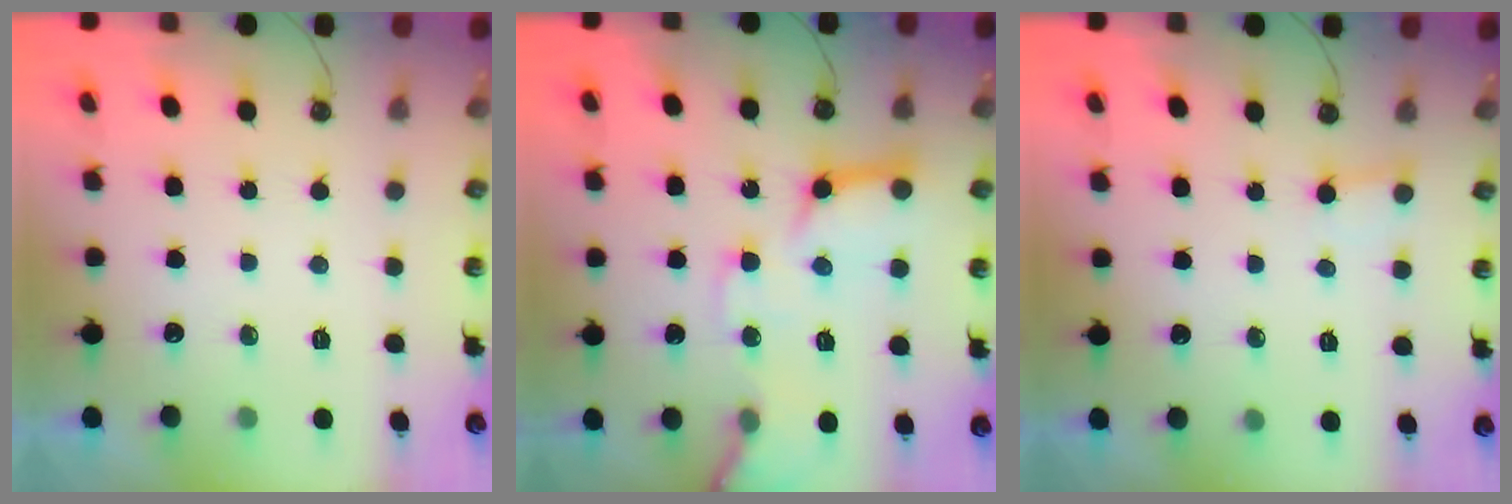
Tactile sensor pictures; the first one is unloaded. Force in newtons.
{"total": 15.9, "press": 15.8, "slide": 2.1}
{"total": 2.7, "press": 2.7, "slide": 0.2}